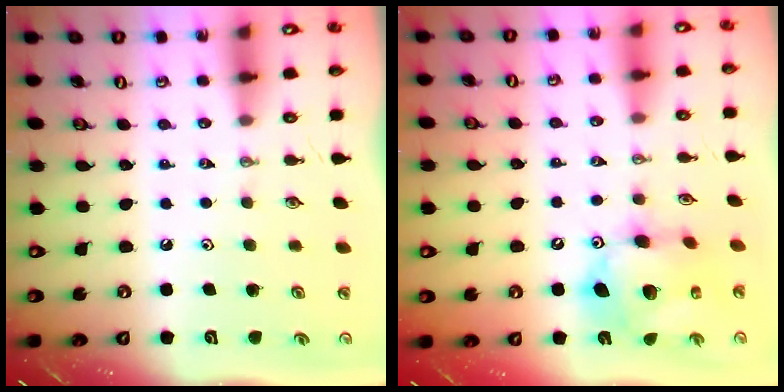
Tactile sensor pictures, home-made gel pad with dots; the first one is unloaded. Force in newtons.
{"total": 14.2, "press": 14.1, "slide": 1.3}